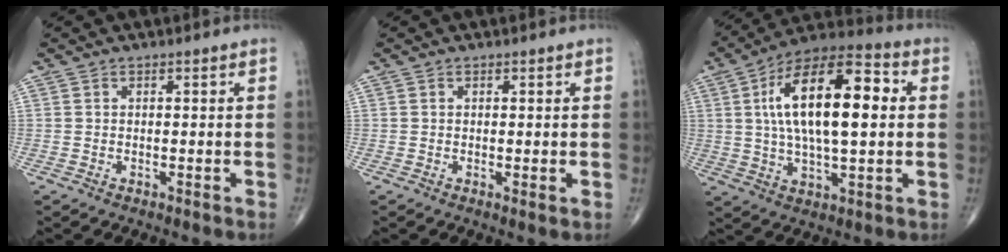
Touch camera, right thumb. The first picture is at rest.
{"total": 0.8, "force": [0.1, 0.2, 0.8], "torque": [-0.016, -0.005, -0.001]}
{"total": 20.7, "force": [3.1, 8.5, 18.5], "torque": [-0.306, 0.024, 0.045]}